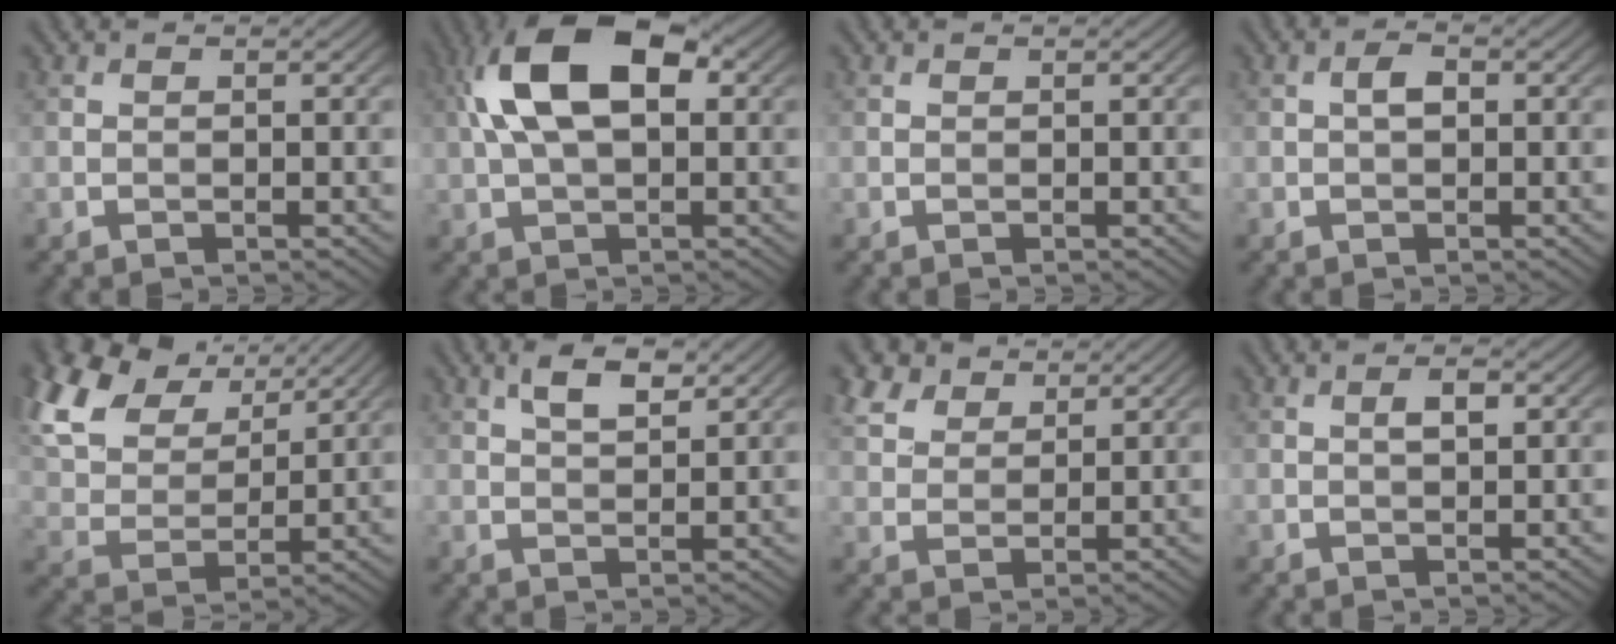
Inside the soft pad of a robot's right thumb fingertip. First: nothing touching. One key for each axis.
{"total": 11.8, "fx": 2.6, "fy": 6.0, "fz": 9.9, "tx": -0.200, "ty": 0.020, "tz": 0.039}
{"total": 0.0}
{"total": 1.7, "fx": 0.0, "fy": 0.8, "fz": 1.4, "tx": -0.025, "ty": 0.008, "tz": -0.001}
{"total": 14.0, "fx": 8.2, "fy": 7.7, "fz": 8.3, "tx": -0.233, "ty": 0.034, "tz": 0.141}
{"total": 3.9, "fx": 2.1, "fy": 1.5, "fz": 2.9, "tx": -0.062, "ty": 0.006, "tz": 0.040}
{"total": 4.9, "fx": 3.5, "fy": 2.7, "fz": 2.1, "tx": -0.061, "ty": 0.010, "tz": 0.075}
{"total": 1.6, "fx": 0.3, "fy": 0.5, "fz": 1.4, "tx": -0.026, "ty": 0.003, "tz": 0.003}